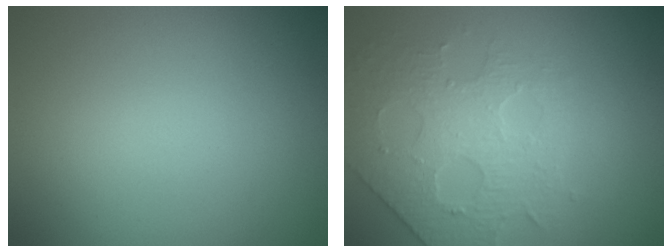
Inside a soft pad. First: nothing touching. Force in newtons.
{"total": 4.1, "press": 3.6, "slide": 1.9}